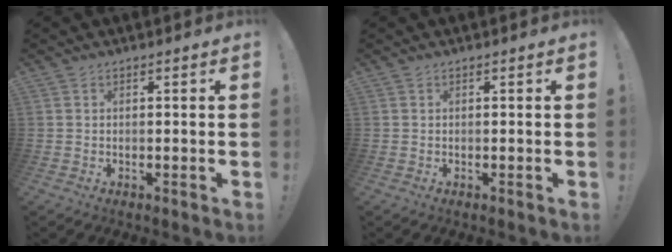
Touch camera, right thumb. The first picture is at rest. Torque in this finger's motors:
{"motor_torque": [-0.05, 0.05, -0.03, -0.03, 0.00]}